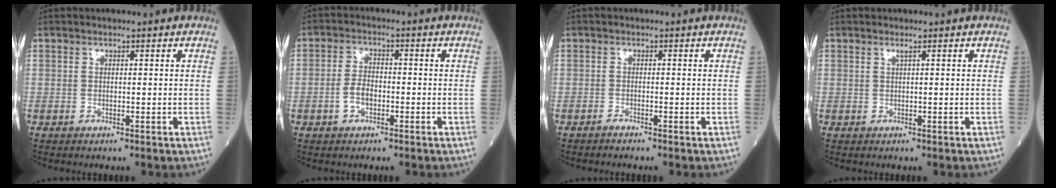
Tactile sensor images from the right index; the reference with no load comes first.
{"total": 3.4, "force": [-1.3, 1.7, 2.7], "torque": [-0.058, 0.005, -0.024]}
{"total": 0.8, "force": [-0.7, 0.0, 0.3], "torque": [-0.011, 0.000, -0.010]}
{"total": 0.5, "force": [0.3, -0.2, 0.4], "torque": [-0.014, -0.001, 0.011]}